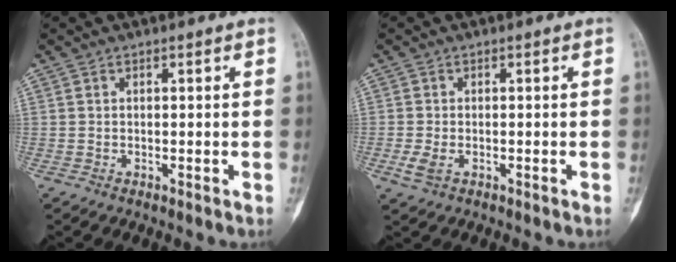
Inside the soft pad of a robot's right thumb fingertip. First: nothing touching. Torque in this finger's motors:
{"motor_torque": [0.22, -0.07, 0.52, 0.00, 0.17]}